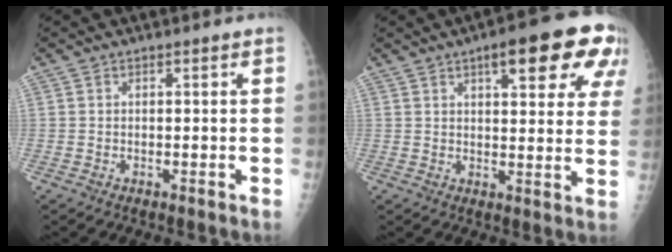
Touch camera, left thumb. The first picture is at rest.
{"total": 16.2, "force": [7.8, 5.2, 13.3], "torque": [-0.142, -0.008, 0.095]}